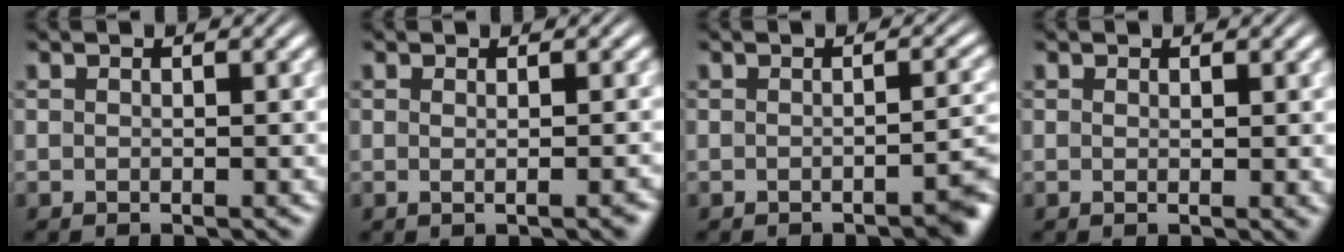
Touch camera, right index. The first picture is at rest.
{"total": 1.1, "force": [-0.4, -0.3, 1.0], "torque": [-0.013, -0.001, -0.008]}
{"total": 2.6, "force": [-1.6, 0.6, 2.0], "torque": [-0.020, 0.004, -0.028]}
{"total": 0.7, "force": [0.2, -0.2, 0.6], "torque": [-0.008, -0.008, 0.004]}